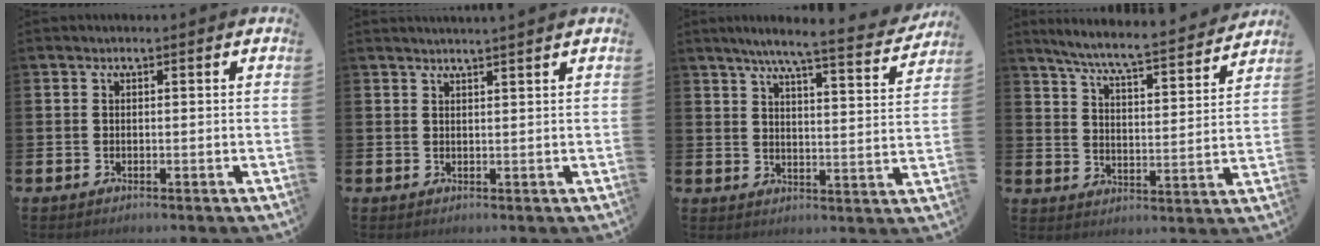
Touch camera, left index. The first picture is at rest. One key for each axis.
{"total": 1.4, "fx": 1.4, "fy": -0.4, "fz": 0.1, "tx": -0.001, "ty": -0.005, "tz": 0.026}
{"total": 6.5, "fx": 5.9, "fy": 0.0, "fz": 2.8, "tx": -0.062, "ty": -0.038, "tz": 0.096}
{"total": 6.8, "fx": 6.3, "fy": 0.0, "fz": 2.5, "tx": -0.077, "ty": -0.048, "tz": 0.105}